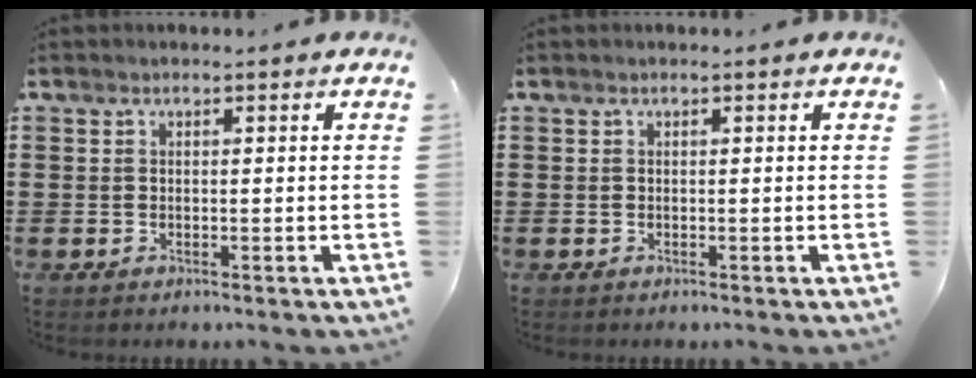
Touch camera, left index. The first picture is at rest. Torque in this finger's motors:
{"motor_torque": [0.00, 0.00, 0.00, 0.00]}